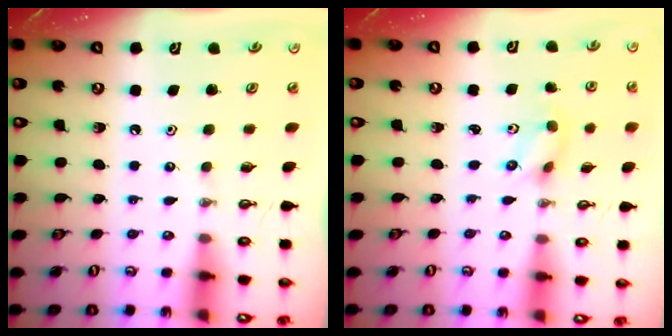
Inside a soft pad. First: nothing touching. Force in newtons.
{"total": 2.0, "press": 1.8, "slide": 0.9}